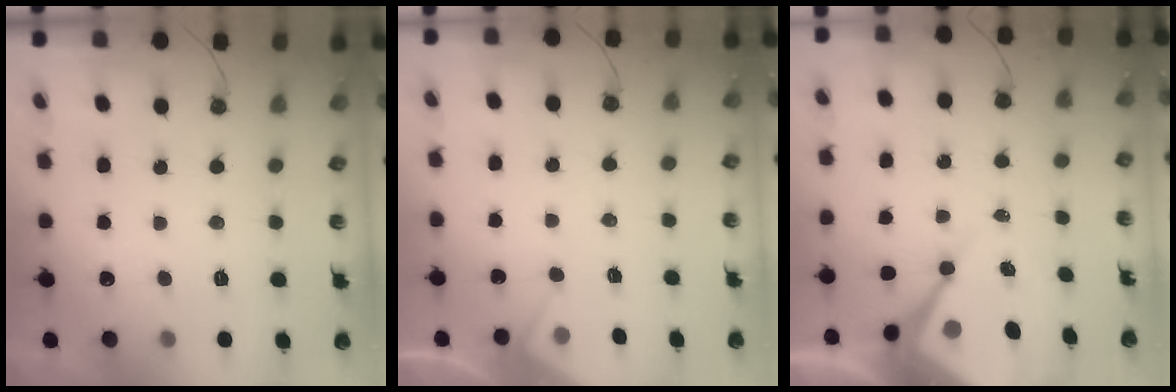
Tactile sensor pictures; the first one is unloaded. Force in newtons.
{"total": 5.1, "press": 5.1, "slide": 0.5}
{"total": 9.4, "press": 9.3, "slide": 0.8}